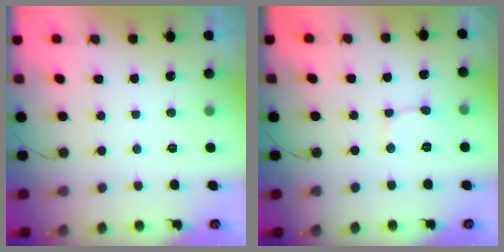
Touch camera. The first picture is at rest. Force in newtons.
{"total": 3.7, "press": 3.7, "slide": 0.3}